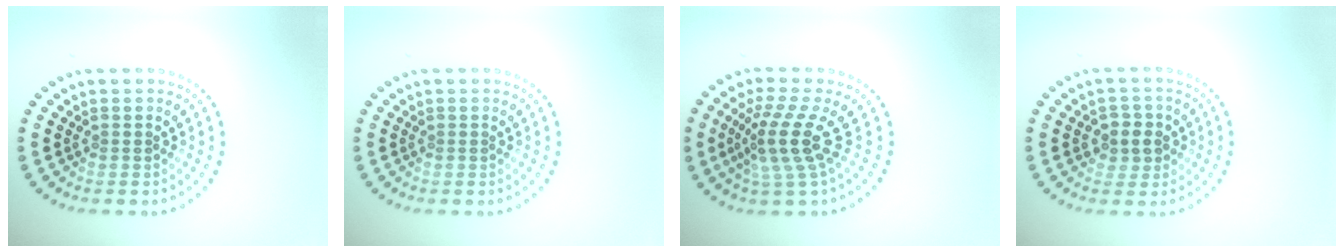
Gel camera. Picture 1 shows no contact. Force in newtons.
{"total": 0.0}
{"total": 4.1, "press": 2.8, "slide": 2.9}
{"total": 2.3, "press": 2.2, "slide": 0.7}